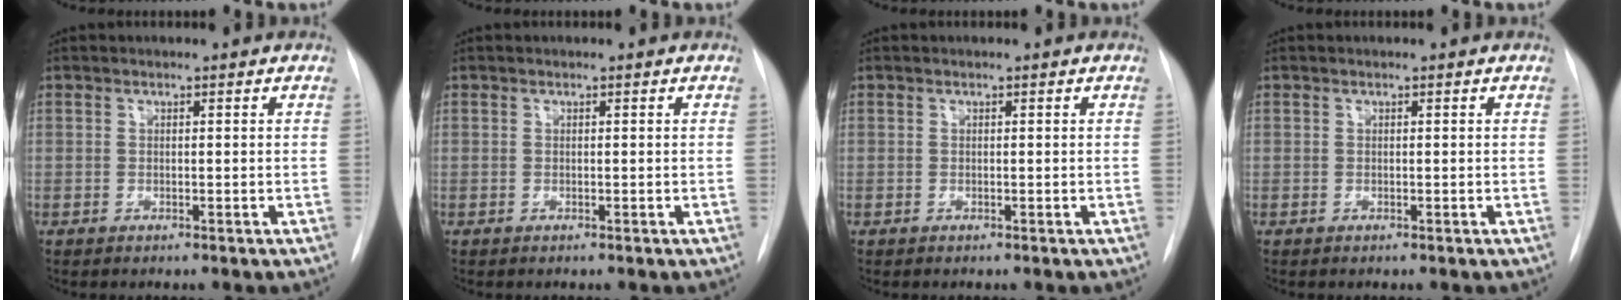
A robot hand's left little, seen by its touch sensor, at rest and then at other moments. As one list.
[{"total": 0.0}, {"total": 0.0}, {"total": 0.0}]